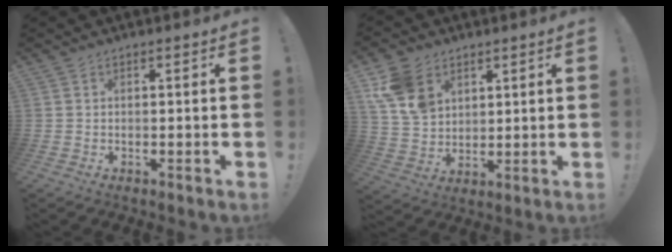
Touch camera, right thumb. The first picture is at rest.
{"total": 12.7, "force": [6.6, 9.1, 6.0], "torque": [-0.113, -0.025, 0.135]}